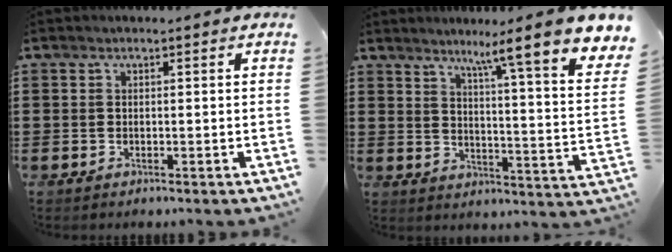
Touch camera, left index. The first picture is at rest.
{"total": 7.2, "force": [5.2, -1.0, 4.8], "torque": [-0.074, -0.064, 0.068]}